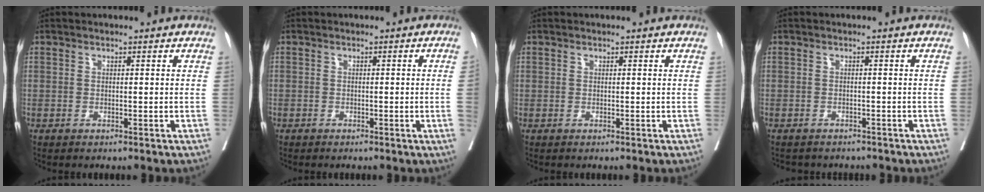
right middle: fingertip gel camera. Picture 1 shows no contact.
{"total": 1.3, "force": [-0.4, -0.3, 1.2], "torque": [-0.015, 0.001, -0.007]}
{"total": 0.0}
{"total": 5.2, "force": [-4.7, 1.9, 1.0], "torque": [-0.011, 0.002, -0.057]}